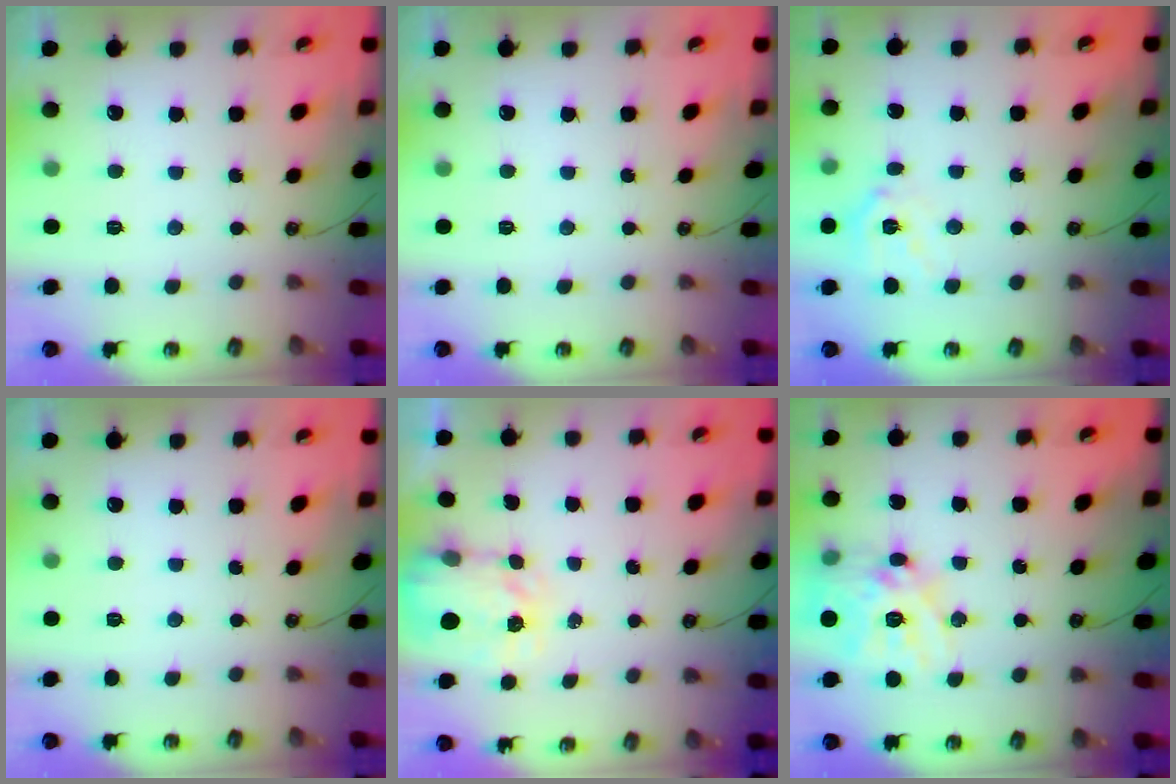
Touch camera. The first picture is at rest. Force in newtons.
{"total": 0.0}
{"total": 12.0, "press": 11.9, "slide": 1.7}
{"total": 0.0}
{"total": 3.5, "press": 3.5, "slide": 0.4}
{"total": 17.8, "press": 17.7, "slide": 1.6}